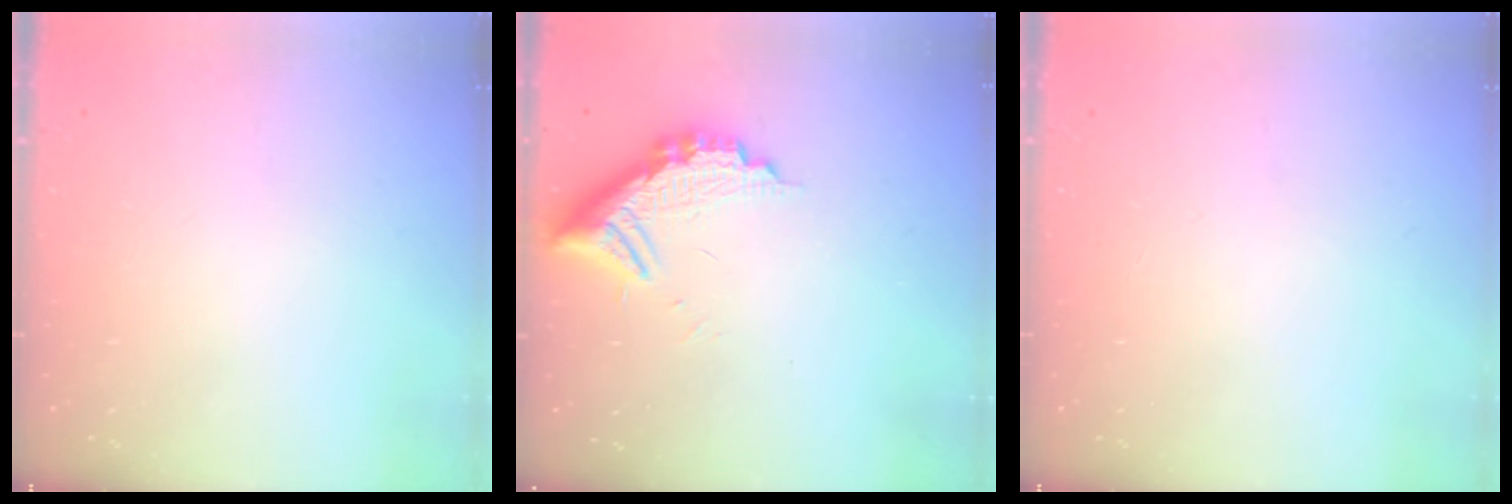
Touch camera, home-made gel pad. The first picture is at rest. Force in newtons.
{"total": 11.9, "press": 11.9, "slide": 0.7}
{"total": 0.0}